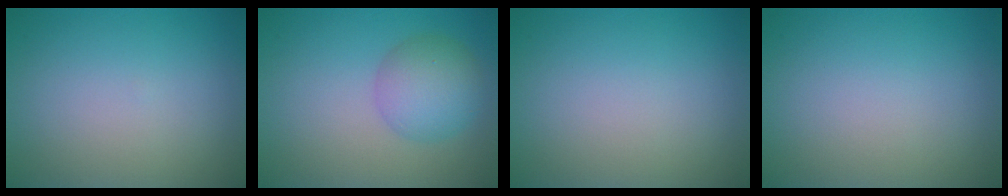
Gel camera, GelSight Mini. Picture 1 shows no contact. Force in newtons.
{"total": 4.2, "press": 4.2, "slide": 0.1}
{"total": 0.0}
{"total": 0.0}